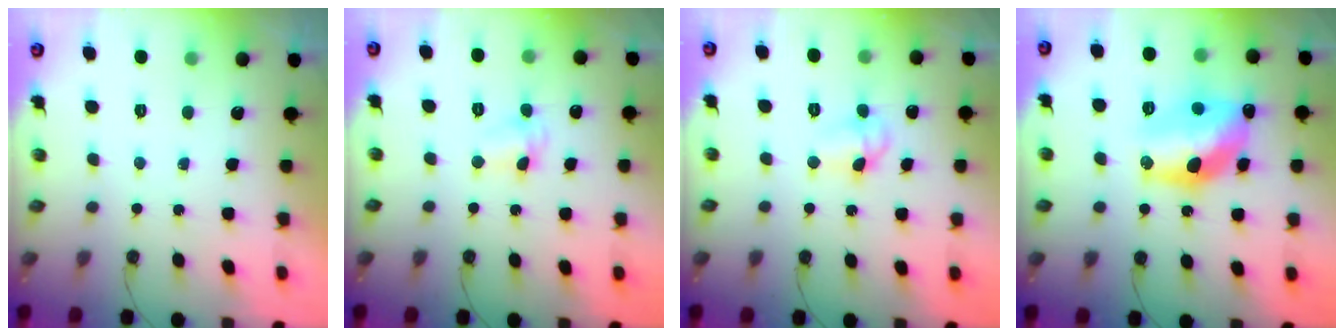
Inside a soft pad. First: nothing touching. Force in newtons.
{"total": 2.6, "press": 2.6, "slide": 0.6}
{"total": 7.0, "press": 6.0, "slide": 3.6}
{"total": 16.2, "press": 15.5, "slide": 4.7}